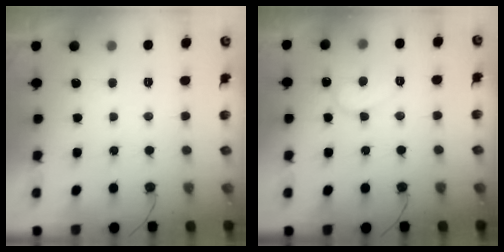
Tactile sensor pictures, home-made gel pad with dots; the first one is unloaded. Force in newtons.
{"total": 8.6, "press": 8.5, "slide": 0.8}